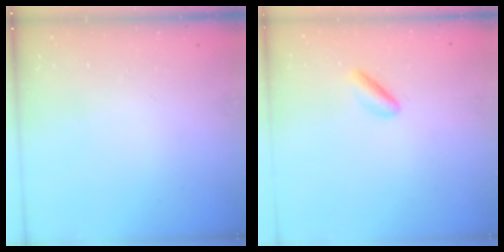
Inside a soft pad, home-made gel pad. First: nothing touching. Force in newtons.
{"total": 2.3, "press": 2.3, "slide": 0.4}